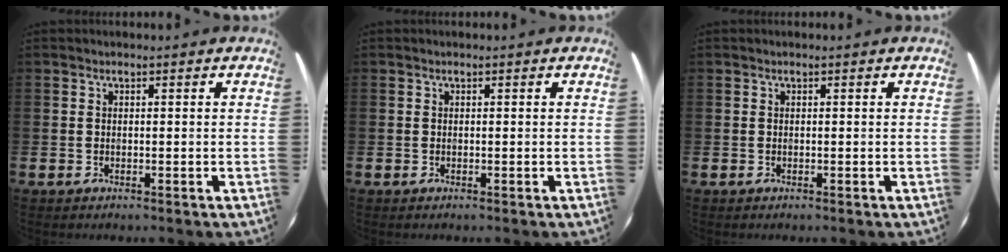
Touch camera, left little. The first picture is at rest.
{"total": 0.0}
{"total": 0.0}